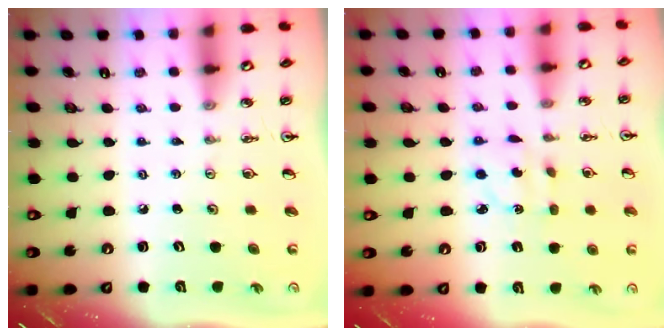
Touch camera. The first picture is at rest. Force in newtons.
{"total": 3.4, "press": 3.4, "slide": 0.8}